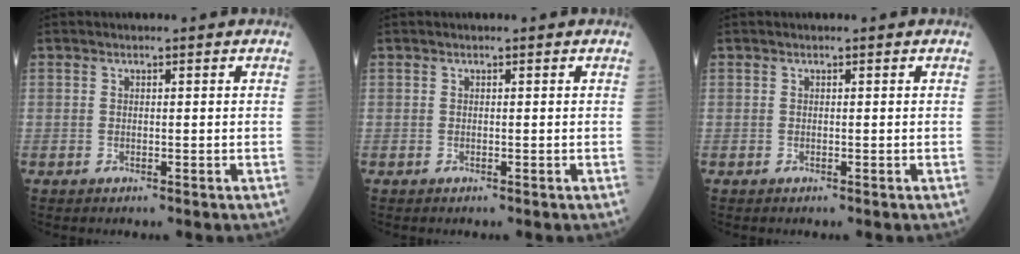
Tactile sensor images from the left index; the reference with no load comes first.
{"total": 0.0}
{"total": 0.0}